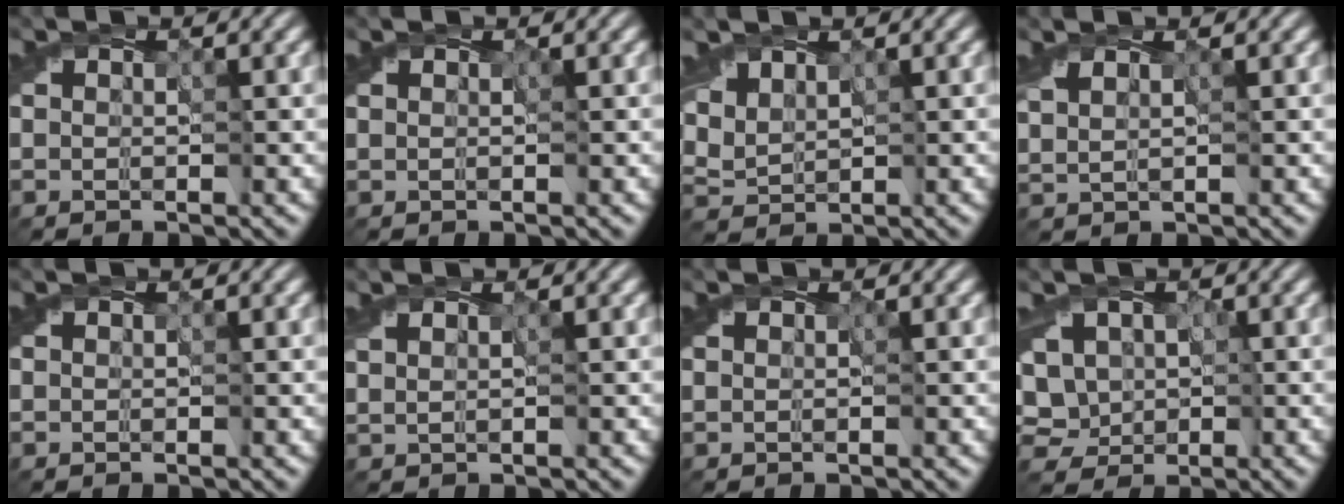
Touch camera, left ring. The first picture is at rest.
{"total": 0.0}
{"total": 2.8, "force": [2.2, 1.6, 0.9], "torque": [-0.032, -0.001, 0.061]}
{"total": 1.0, "force": [0.9, -0.1, 0.4], "torque": [-0.012, -0.001, 0.019]}
{"total": 0.0}
{"total": 0.7, "force": [0.6, -0.3, 0.2], "torque": [-0.007, 0.004, 0.009]}
{"total": 0.0}
{"total": 4.4, "force": [1.2, 3.7, 2.1], "torque": [-0.040, 0.015, 0.018]}